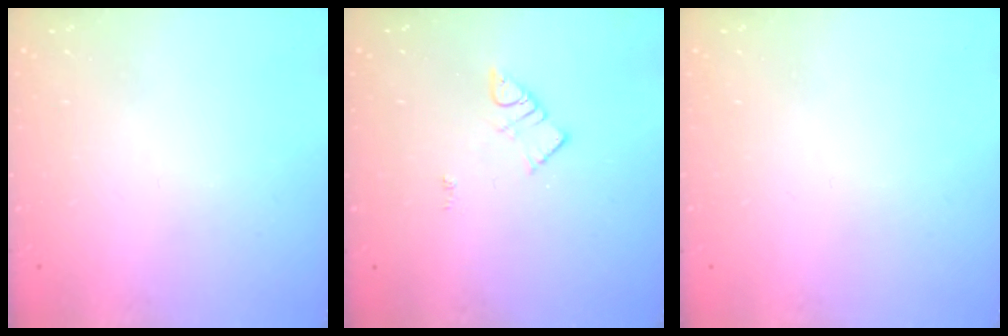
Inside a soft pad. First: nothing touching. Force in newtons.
{"total": 3.6, "press": 3.6, "slide": 0.4}
{"total": 0.0}